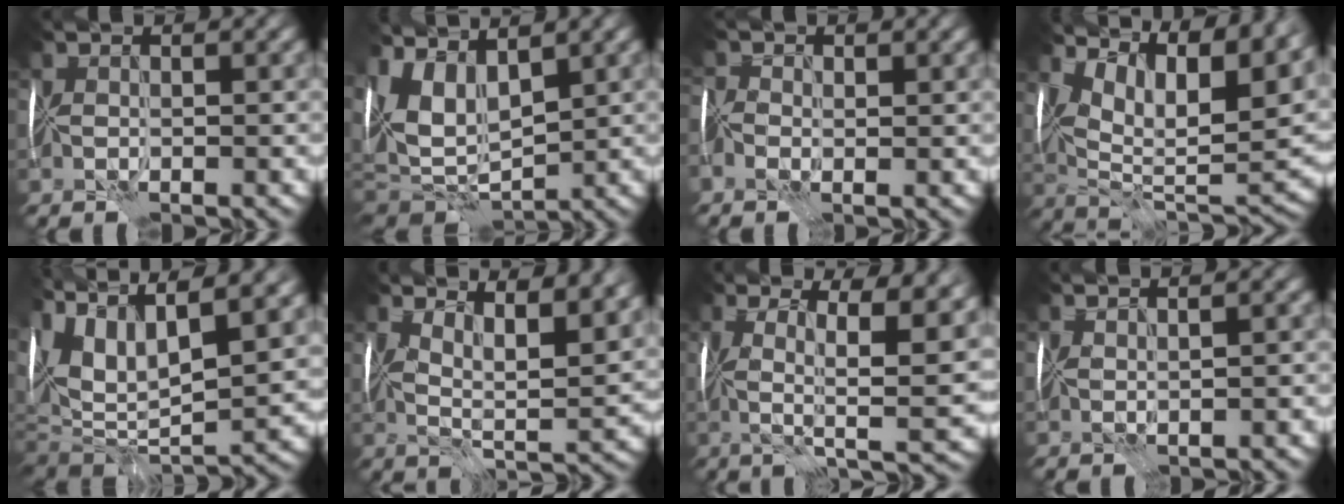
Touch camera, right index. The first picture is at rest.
{"total": 8.3, "force": [2.9, 4.9, 6.1], "torque": [-0.113, -0.005, 0.063]}
{"total": 2.3, "force": [-0.4, 1.8, 1.5], "torque": [-0.032, 0.011, -0.016]}
{"total": 14.9, "force": [7.6, 6.8, 10.9], "torque": [-0.144, 0.032, 0.130]}
{"total": 14.4, "force": [5.3, 6.3, 11.7], "torque": [-0.250, 0.029, 0.095]}
{"total": 7.7, "force": [4.8, 2.2, 5.5], "torque": [-0.078, 0.003, 0.075]}
{"total": 11.0, "force": [2.2, 2.8, 10.4], "torque": [-0.157, 0.004, 0.044]}
{"total": 1.4, "force": [0.7, 0.1, 1.2], "torque": [-0.015, 0.004, 0.016]}